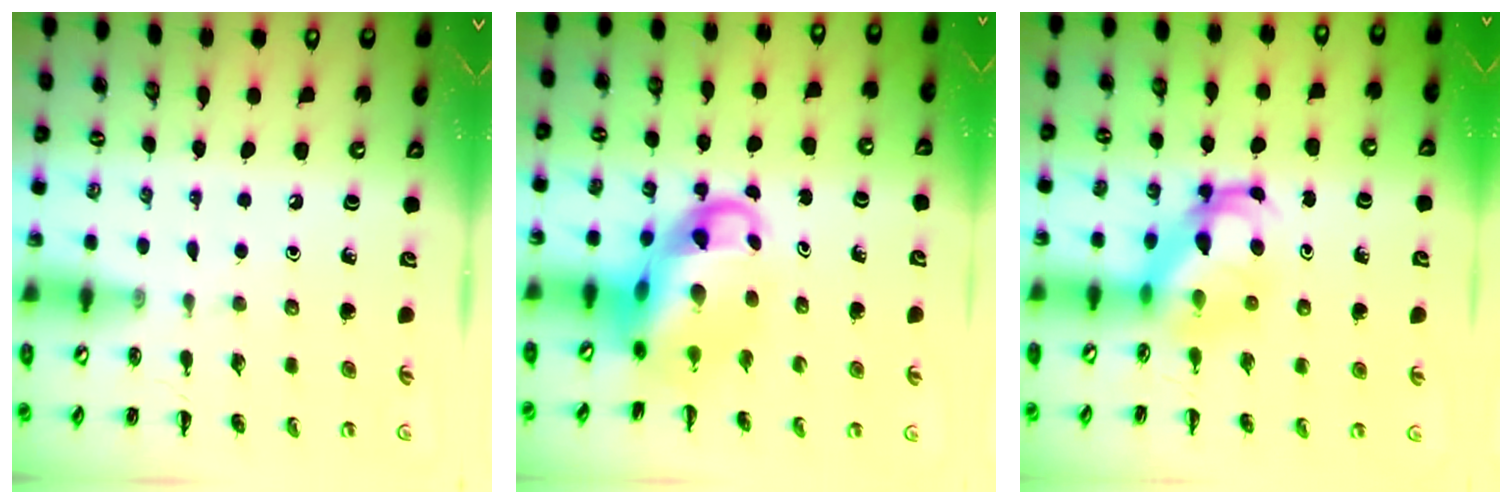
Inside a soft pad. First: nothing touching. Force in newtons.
{"total": 7.1, "press": 6.8, "slide": 2.1}
{"total": 5.5, "press": 5.3, "slide": 1.3}